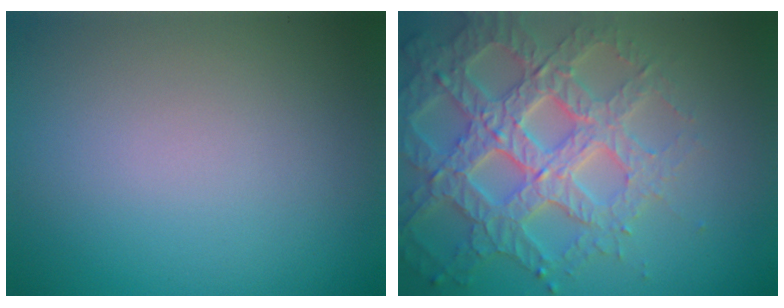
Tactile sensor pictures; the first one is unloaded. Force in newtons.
{"total": 6.9, "press": 6.7, "slide": 1.8}